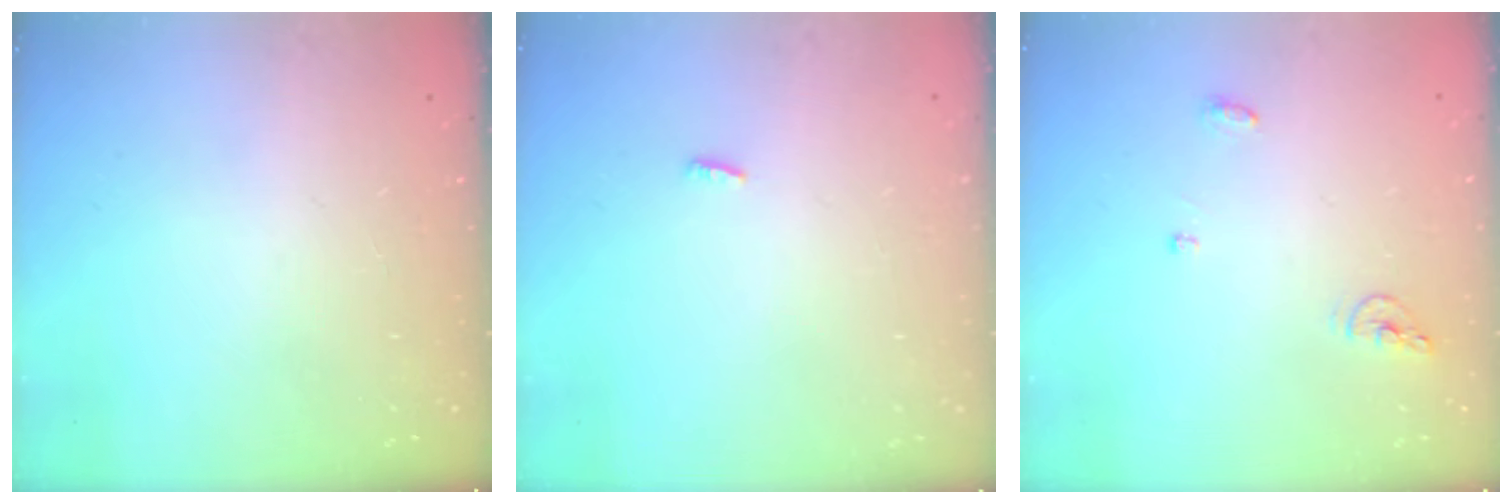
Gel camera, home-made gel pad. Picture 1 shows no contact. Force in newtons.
{"total": 2.3, "press": 2.1, "slide": 0.8}
{"total": 5.6, "press": 5.6, "slide": 0.2}